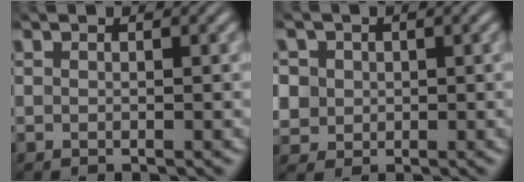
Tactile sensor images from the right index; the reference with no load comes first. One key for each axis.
{"total": 6.1, "fx": 0.2, "fy": 5.6, "fz": 2.4, "tx": -0.069, "ty": -0.020, "tz": 0.009}